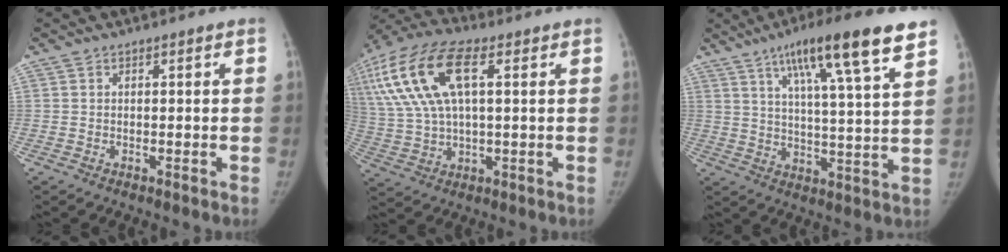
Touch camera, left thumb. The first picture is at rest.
{"total": 20.1, "force": [6.2, 9.3, 16.7], "torque": [-0.364, 0.027, 0.114]}
{"total": 17.6, "force": [10.4, 2.3, 14.0], "torque": [-0.205, -0.033, 0.160]}